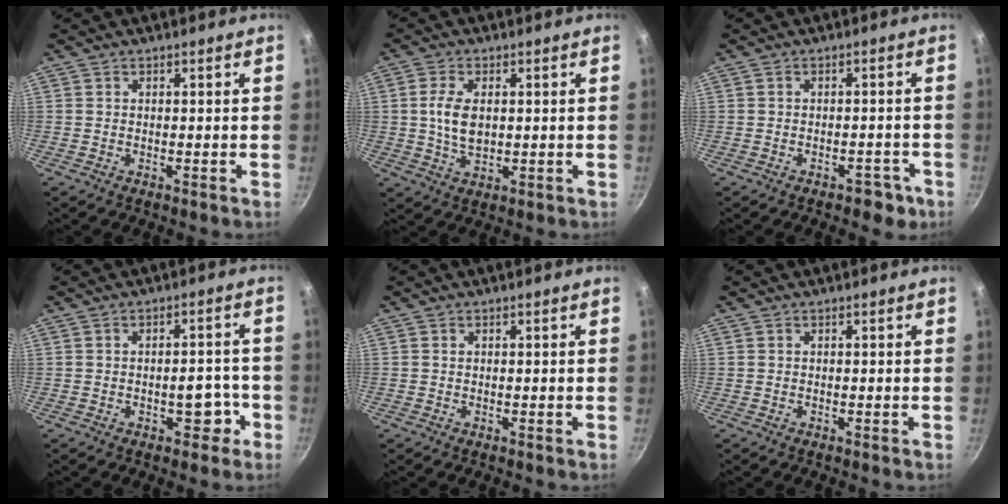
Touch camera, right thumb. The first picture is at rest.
{"total": 6.7, "force": [0.8, 3.9, 5.4], "torque": [-0.102, -0.004, 0.017]}
{"total": 4.0, "force": [-2.2, 2.4, 2.3], "torque": [-0.008, 0.027, -0.011]}
{"total": 5.2, "force": [-2.0, 3.0, 3.7], "torque": [-0.018, 0.024, -0.024]}
{"total": 0.0}
{"total": 0.0}